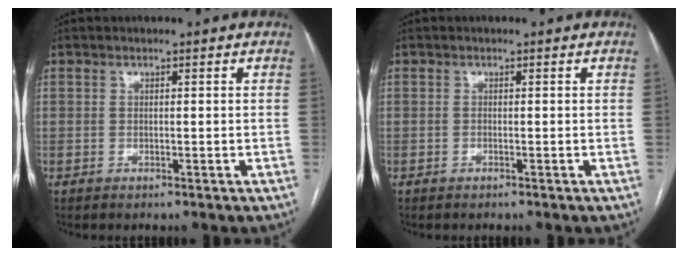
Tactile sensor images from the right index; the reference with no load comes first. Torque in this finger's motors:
{"motor_torque": [0.06, -0.05, 0.04, 0.01]}